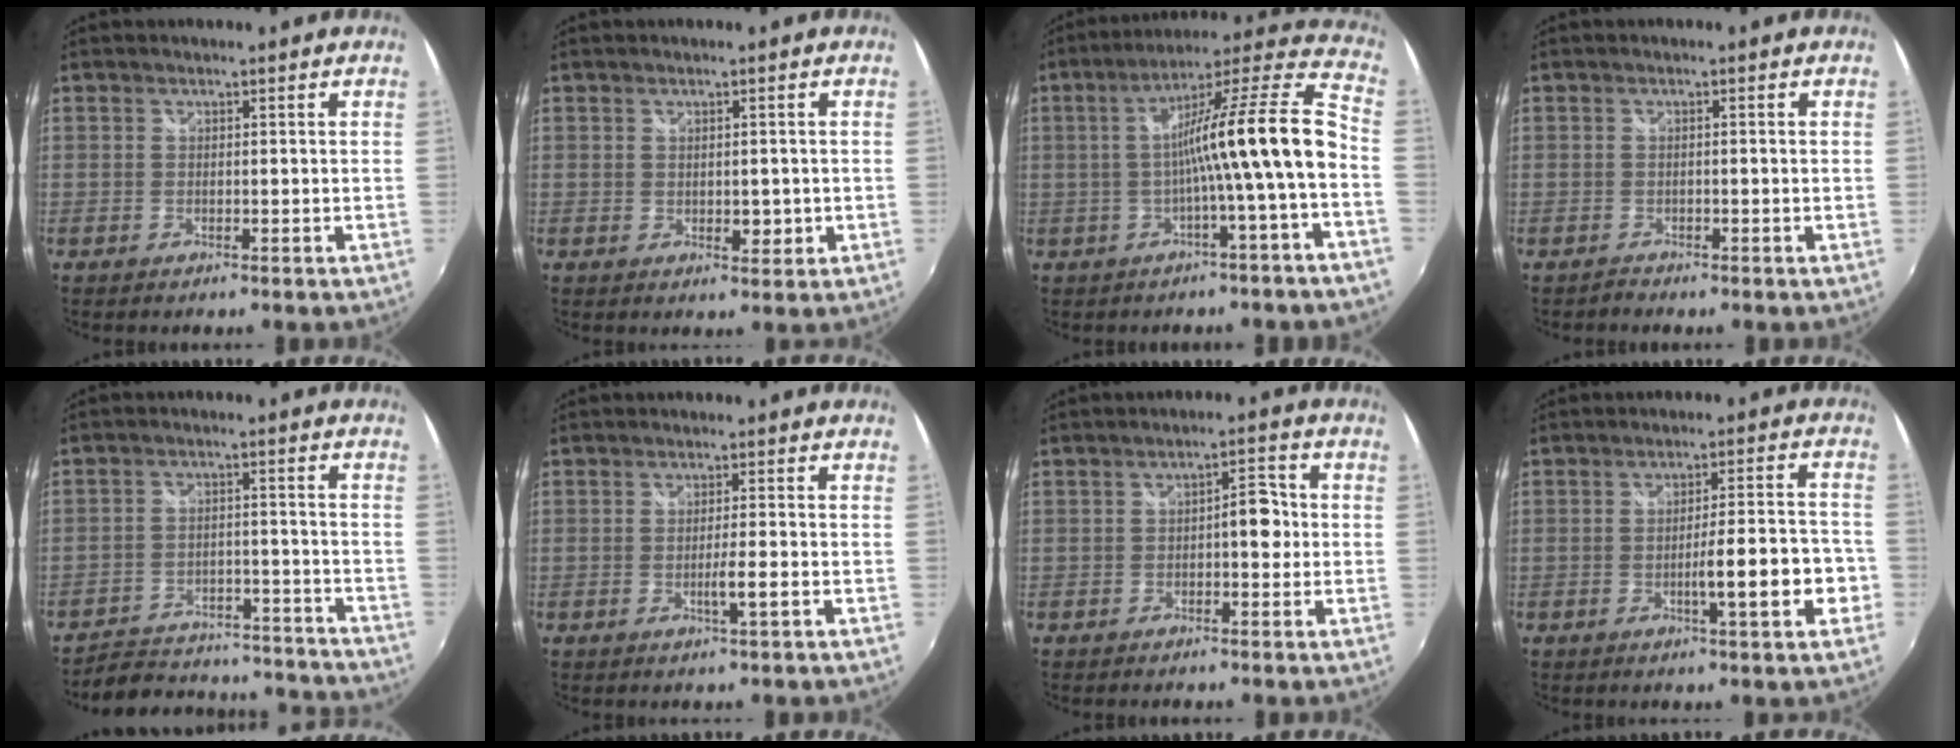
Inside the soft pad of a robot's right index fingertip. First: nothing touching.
{"total": 2.6, "force": [-0.2, 1.5, 2.1], "torque": [-0.029, -0.005, 0.000]}
{"total": 15.7, "force": [-3.1, -0.6, 15.4], "torque": [-0.230, 0.022, -0.050]}
{"total": 0.7, "force": [-0.7, 0.1, 0.1], "torque": [-0.001, 0.000, -0.013]}
{"total": 21.9, "force": [-20.0, 6.3, 6.5], "torque": [-0.137, 0.023, -0.247]}
{"total": 3.3, "force": [-1.2, -0.4, 3.0], "torque": [-0.050, -0.007, -0.020]}
{"total": 4.1, "force": [-0.4, 1.8, 3.7], "torque": [-0.055, 0.010, -0.007]}
{"total": 9.3, "force": [-3.2, 0.8, 8.7], "torque": [-0.133, -0.003, -0.040]}